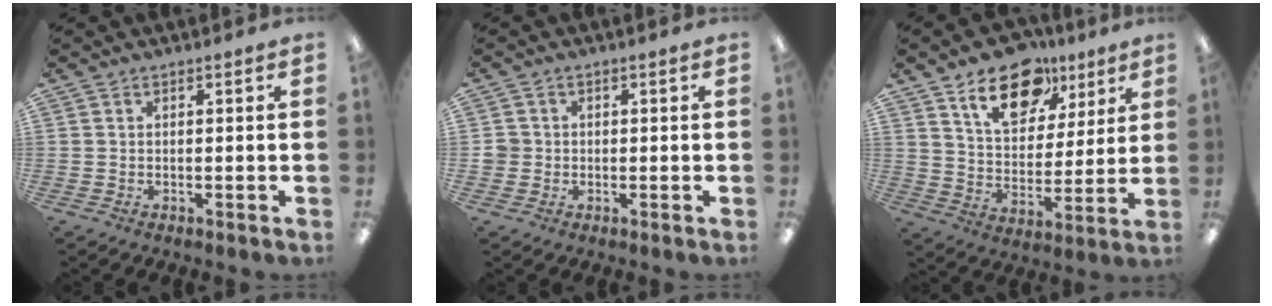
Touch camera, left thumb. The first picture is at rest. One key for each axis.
{"total": 2.5, "fx": -0.2, "fy": 2.5, "fz": 0.3, "tx": -0.008, "ty": 0.005, "tz": -0.006}
{"total": 16.3, "fx": 10.4, "fy": 9.4, "fz": 8.4, "tx": -0.126, "ty": -0.049, "tz": 0.182}